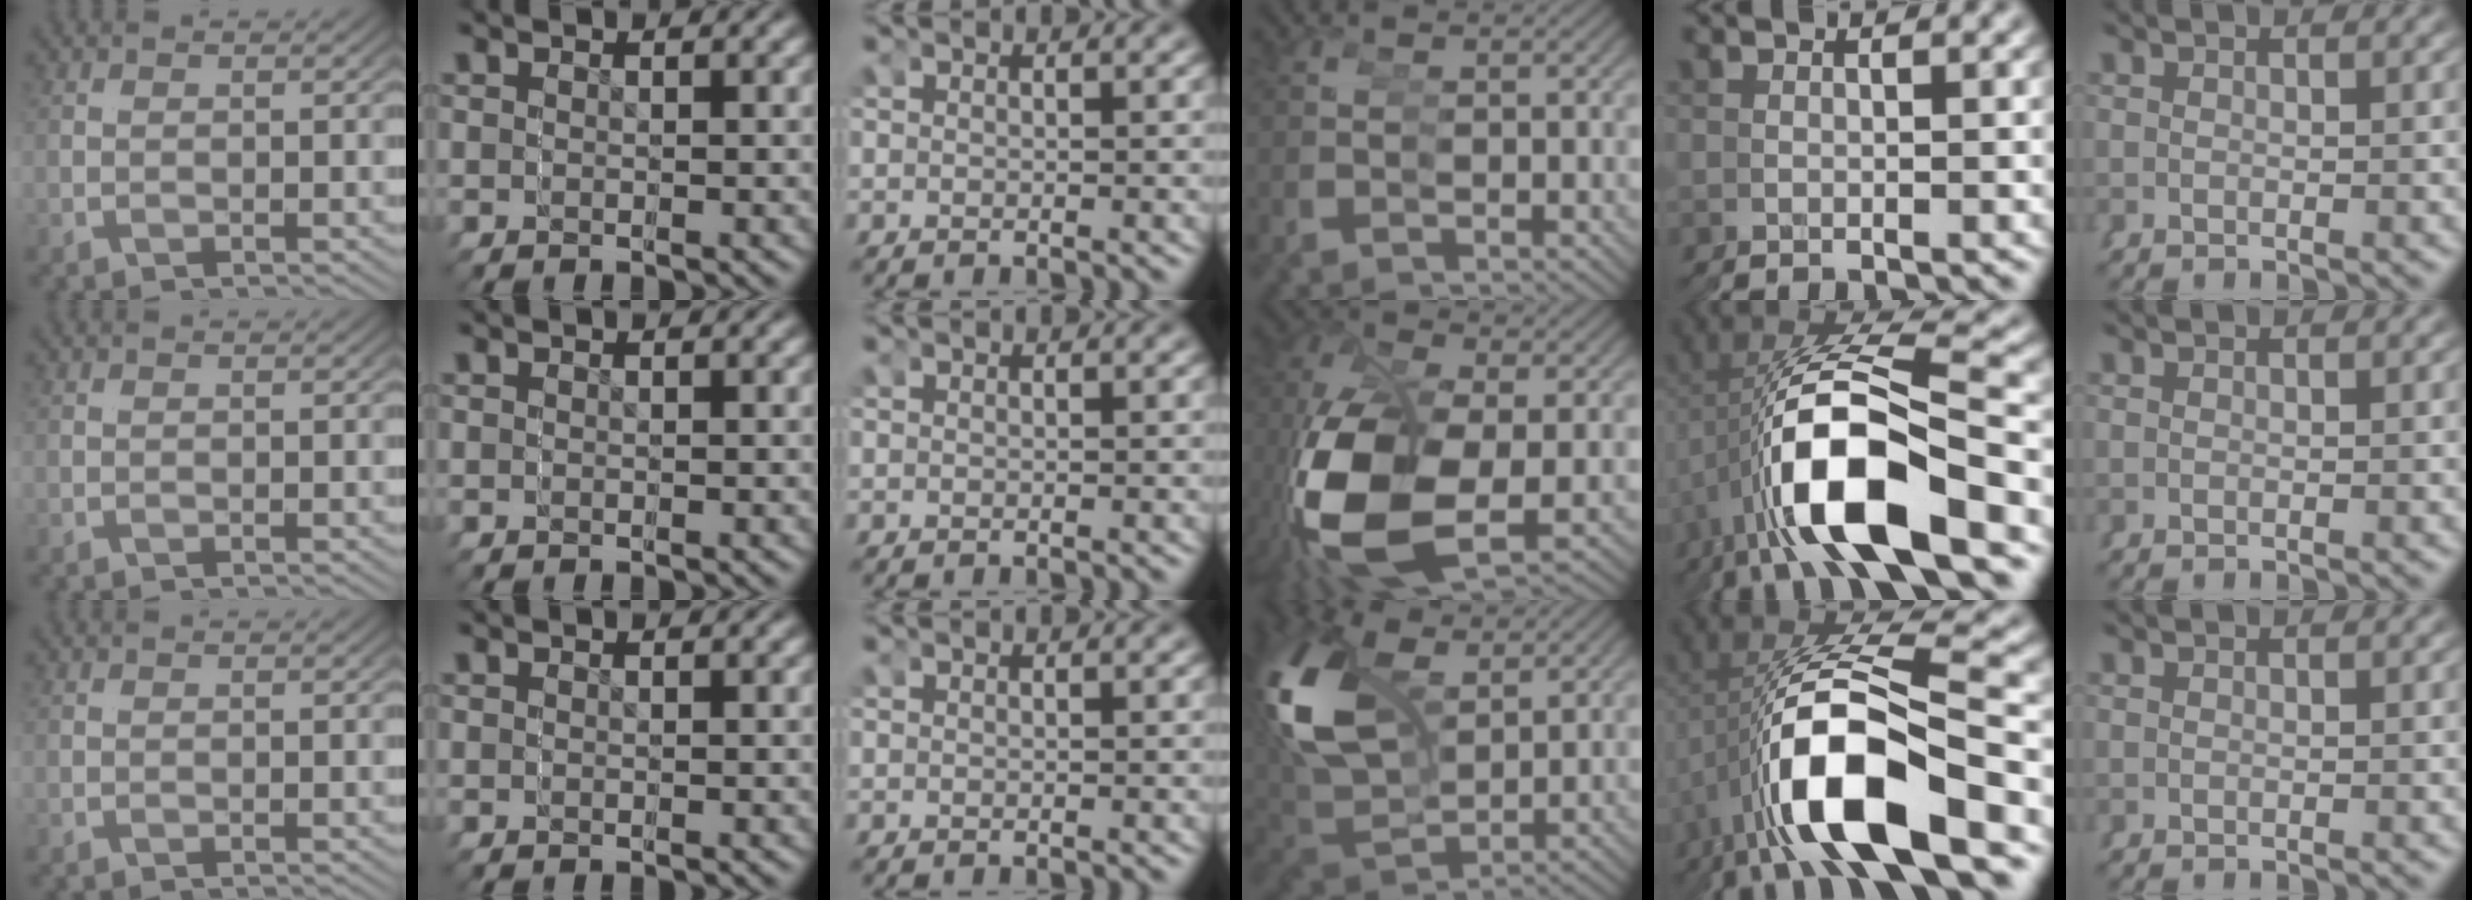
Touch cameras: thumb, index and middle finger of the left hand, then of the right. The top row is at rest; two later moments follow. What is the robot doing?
{"motion": "grasp_and_lifting", "object": "markers"}